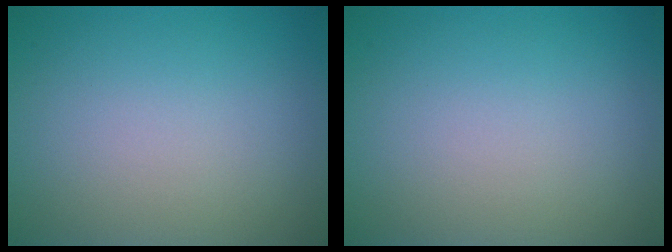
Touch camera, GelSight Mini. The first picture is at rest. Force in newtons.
{"total": 0.0}